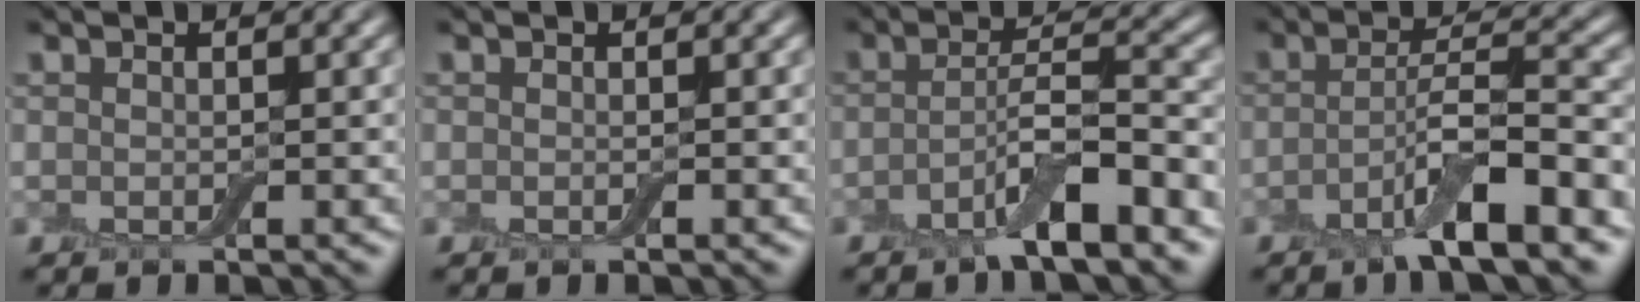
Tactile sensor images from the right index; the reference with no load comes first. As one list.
[{"total": 0.0}, {"total": 5.6, "force": [-3.2, 1.1, 4.4], "torque": [-0.073, 0.008, -0.061]}, {"total": 6.2, "force": [-3.3, 1.0, 5.1], "torque": [-0.084, 0.008, -0.064]}]